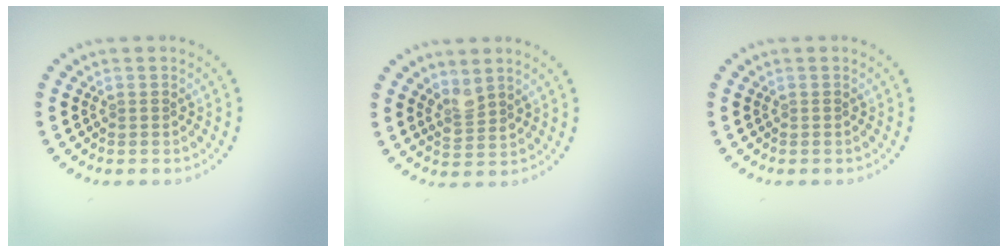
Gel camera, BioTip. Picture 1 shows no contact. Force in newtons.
{"total": 1.8, "press": 1.4, "slide": 1.1}
{"total": 0.0}